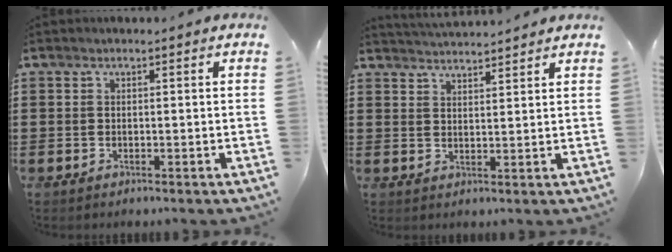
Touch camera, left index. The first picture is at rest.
{"total": 2.8, "force": [2.8, -0.4, 0.0], "torque": [-0.007, -0.011, 0.052]}